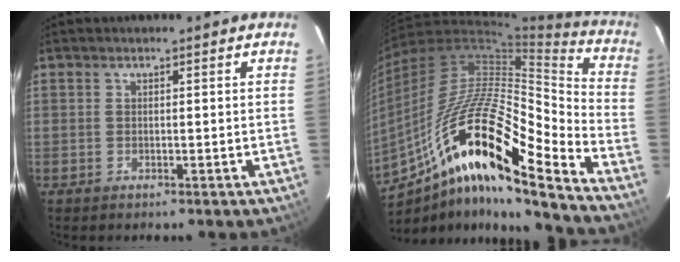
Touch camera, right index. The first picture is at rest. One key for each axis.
{"total": 23.7, "fx": -11.3, "fy": 5.0, "fz": 20.2, "tx": -0.356, "ty": -0.032, "tz": -0.217}